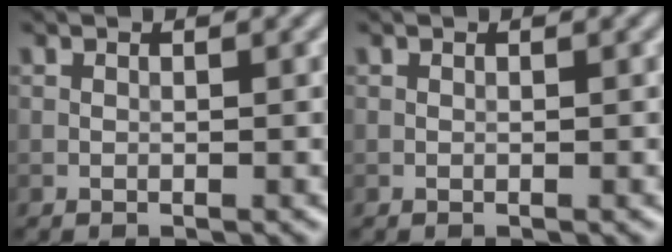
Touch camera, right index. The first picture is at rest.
{"total": 0.0}